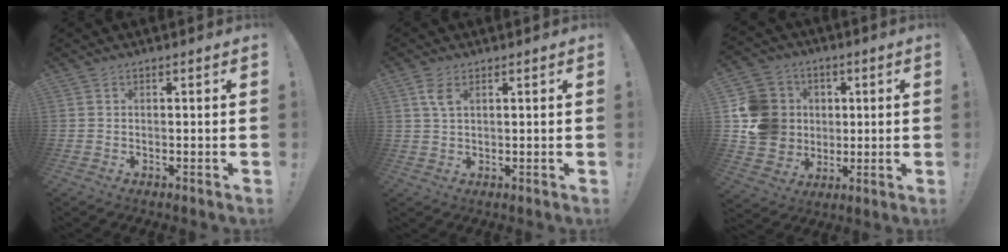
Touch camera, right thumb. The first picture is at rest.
{"total": 4.2, "force": [1.7, 2.0, 3.3], "torque": [-0.061, 0.000, 0.031]}
{"total": 16.2, "force": [1.6, 14.8, 6.3], "torque": [-0.102, 0.010, 0.051]}